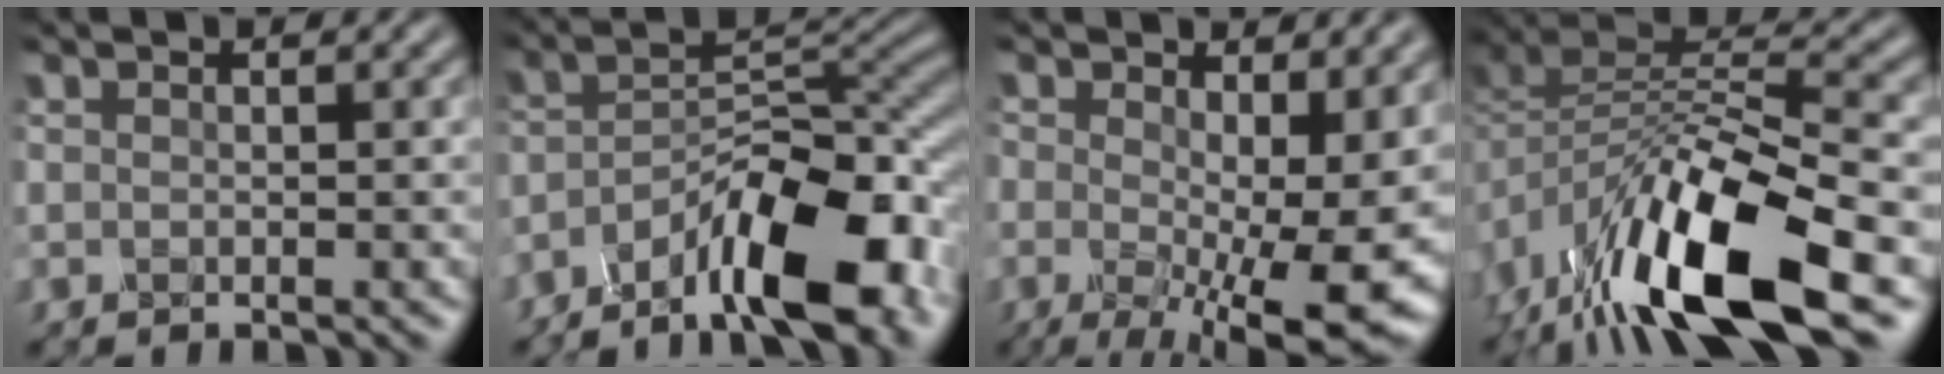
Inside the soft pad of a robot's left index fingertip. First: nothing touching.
{"total": 10.9, "force": [-6.7, 3.2, 8.0], "torque": [-0.116, 0.011, -0.121]}
{"total": 12.7, "force": [-0.8, 5.8, 11.3], "torque": [-0.167, -0.026, 0.002]}
{"total": 13.6, "force": [-7.4, 5.5, 10.1], "torque": [-0.188, -0.014, -0.133]}